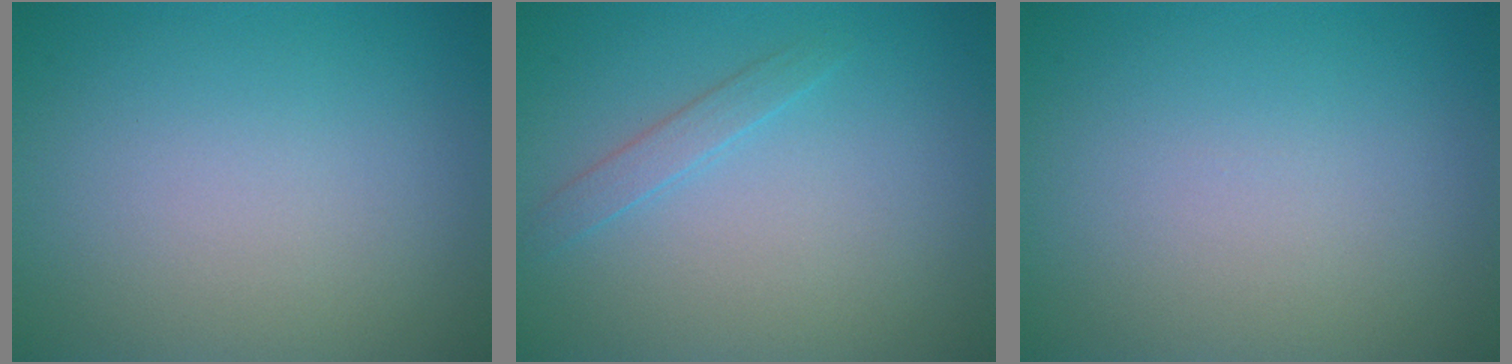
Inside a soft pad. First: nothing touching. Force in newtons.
{"total": 1.3, "press": 1.3, "slide": 0.0}
{"total": 0.0}